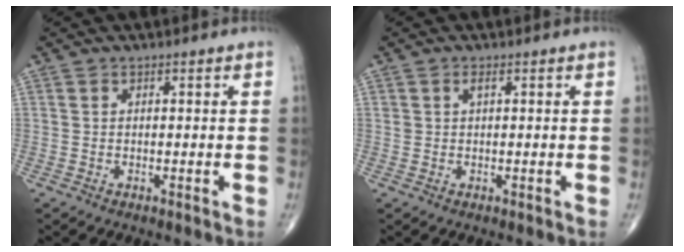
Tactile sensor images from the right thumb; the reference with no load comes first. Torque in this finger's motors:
{"motor_torque": [-0.43, 0.05, 0.36, 0.23, -0.07]}